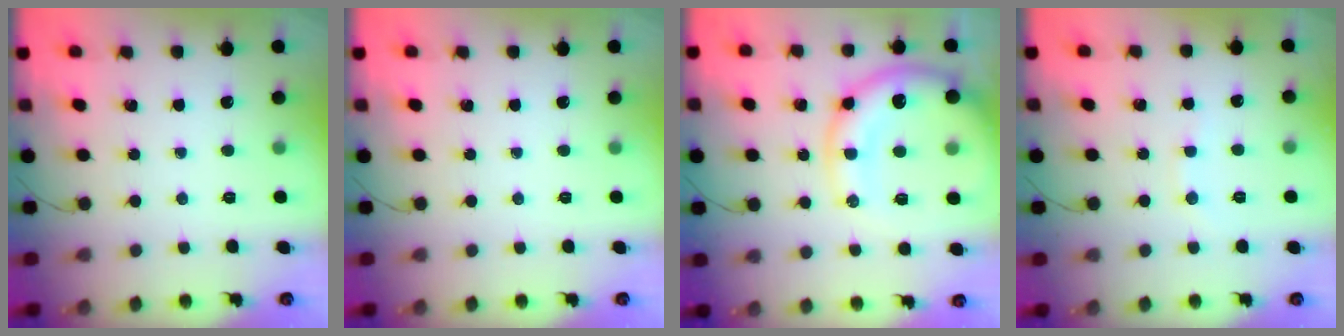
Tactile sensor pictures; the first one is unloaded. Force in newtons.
{"total": 0.0}
{"total": 15.9, "press": 15.5, "slide": 3.2}
{"total": 5.9, "press": 5.8, "slide": 1.2}